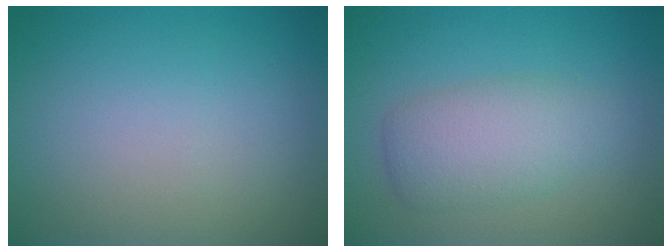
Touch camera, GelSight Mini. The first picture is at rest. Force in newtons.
{"total": 4.0, "press": 4.0, "slide": 0.1}